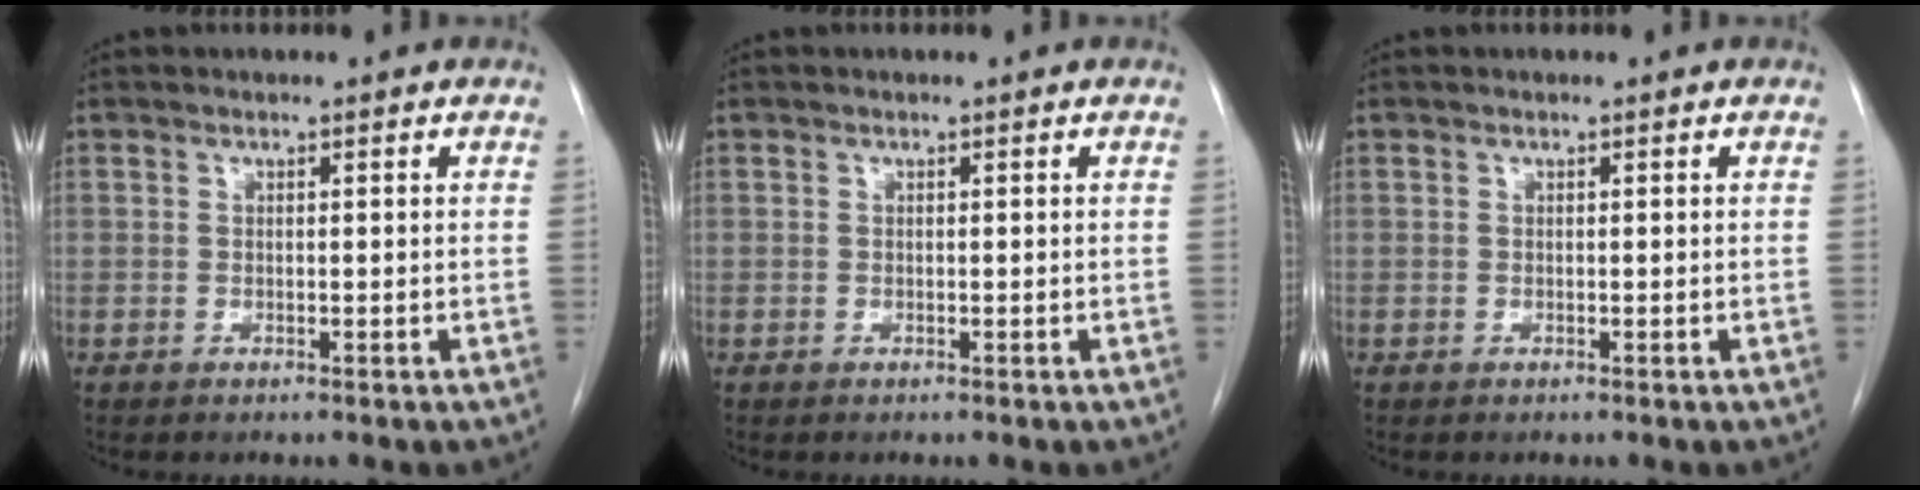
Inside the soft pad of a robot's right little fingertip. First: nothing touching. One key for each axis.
{"total": 0.0}
{"total": 0.0}